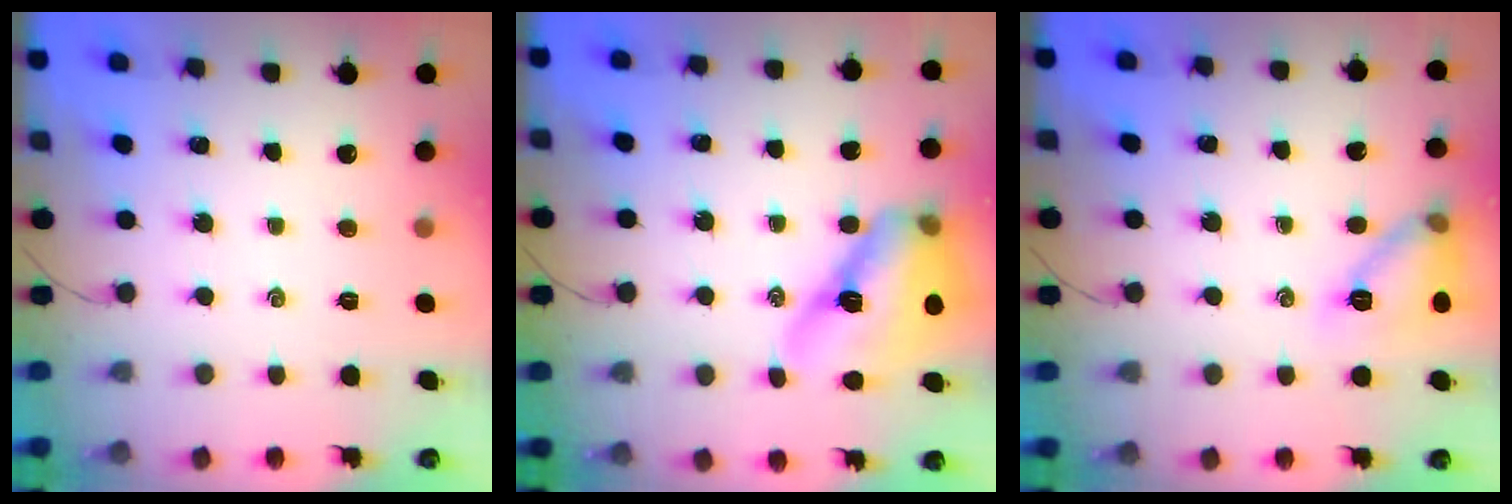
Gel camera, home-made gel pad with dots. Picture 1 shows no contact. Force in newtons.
{"total": 15.6, "press": 14.9, "slide": 4.4}
{"total": 11.2, "press": 11.1, "slide": 1.3}